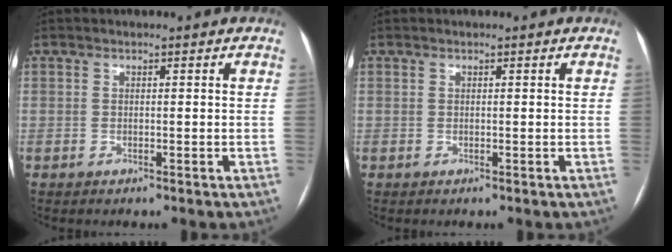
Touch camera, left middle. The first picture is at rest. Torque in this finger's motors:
{"motor_torque": [0.59, -0.66, 0.17, -0.05]}